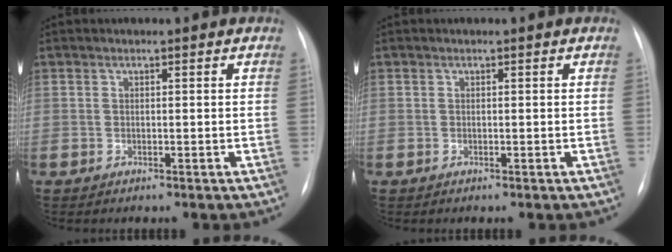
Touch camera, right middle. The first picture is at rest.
{"total": 0.0}